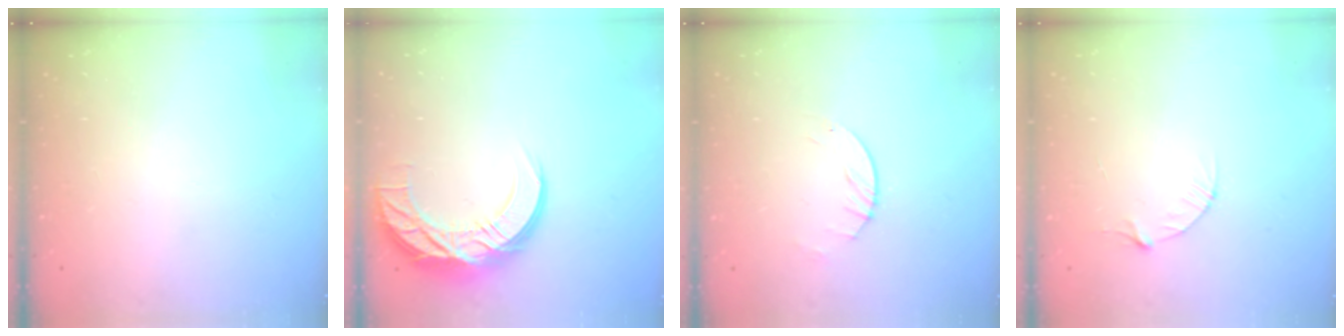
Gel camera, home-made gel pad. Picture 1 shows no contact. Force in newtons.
{"total": 13.7, "press": 13.7, "slide": 0.9}
{"total": 2.8, "press": 2.8, "slide": 0.4}
{"total": 4.1, "press": 4.1, "slide": 0.4}